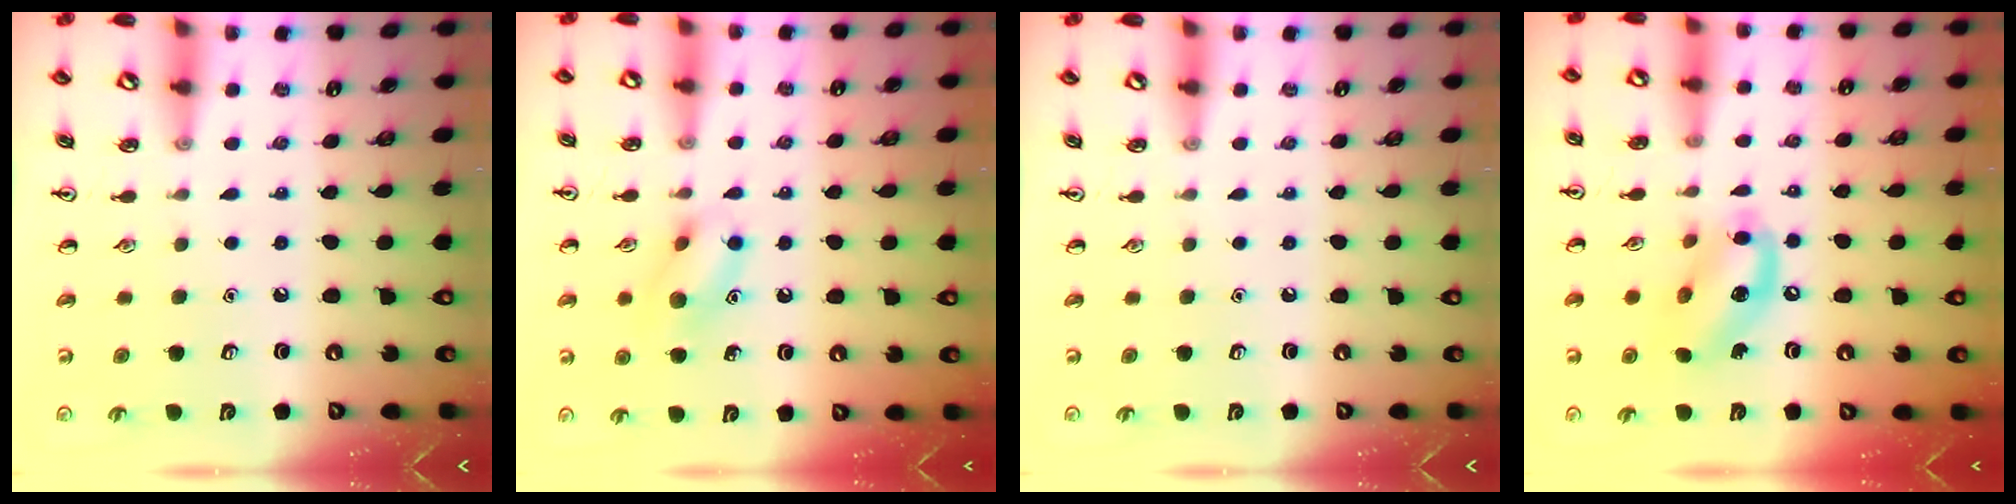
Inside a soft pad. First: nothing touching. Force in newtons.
{"total": 10.0, "press": 10.0, "slide": 0.7}
{"total": 0.0}
{"total": 13.1, "press": 12.7, "slide": 3.0}